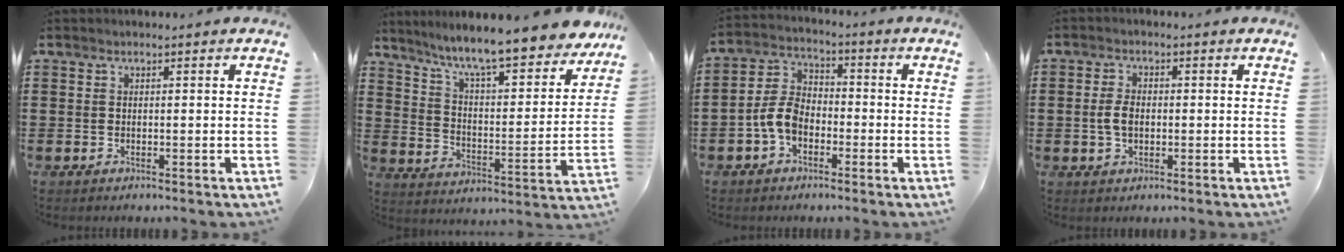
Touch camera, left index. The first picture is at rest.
{"total": 9.1, "force": [8.0, 0.1, 4.4], "torque": [-0.117, -0.057, 0.129]}
{"total": 6.2, "force": [-2.7, 4.0, 3.9], "torque": [-0.106, 0.006, -0.060]}
{"total": 3.6, "force": [-0.2, 2.1, 2.9], "torque": [-0.072, 0.001, -0.009]}